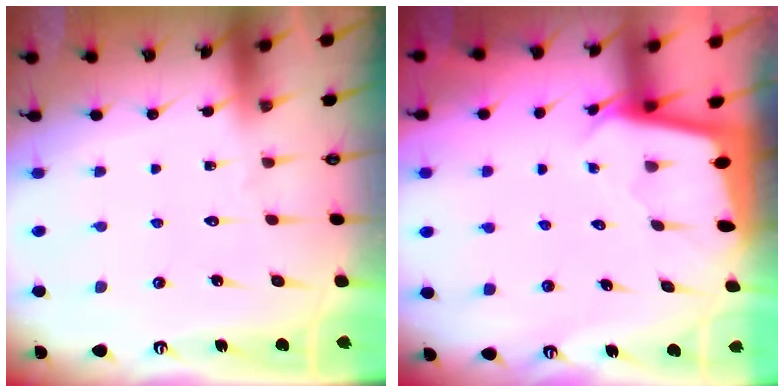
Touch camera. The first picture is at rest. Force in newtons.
{"total": 2.0, "press": 2.0, "slide": 0.1}